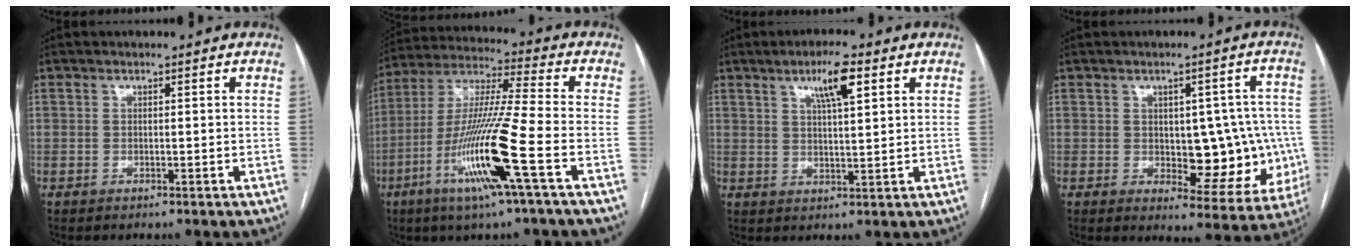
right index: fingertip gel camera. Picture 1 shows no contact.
{"total": 16.4, "force": [-6.3, -0.9, 15.1], "torque": [-0.306, -0.017, -0.123]}
{"total": 6.2, "force": [3.3, 0.8, 5.2], "torque": [-0.093, 0.004, 0.055]}
{"total": 12.3, "force": [-0.9, 5.9, 10.8], "torque": [-0.112, 0.014, 0.004]}